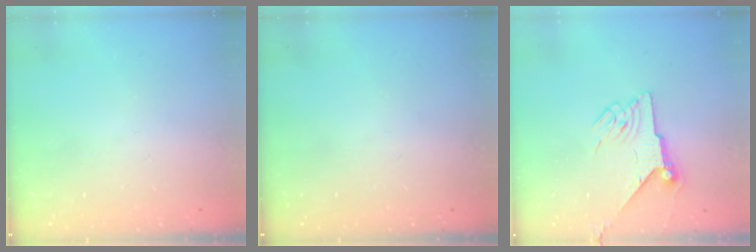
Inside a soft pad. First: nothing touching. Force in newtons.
{"total": 0.0}
{"total": 6.5, "press": 6.4, "slide": 0.9}